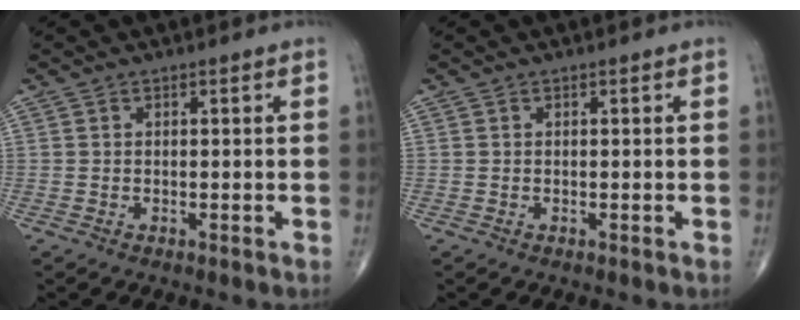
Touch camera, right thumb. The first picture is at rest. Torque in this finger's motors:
{"motor_torque": [0.00, 0.00, 0.00, 0.00, 0.00]}